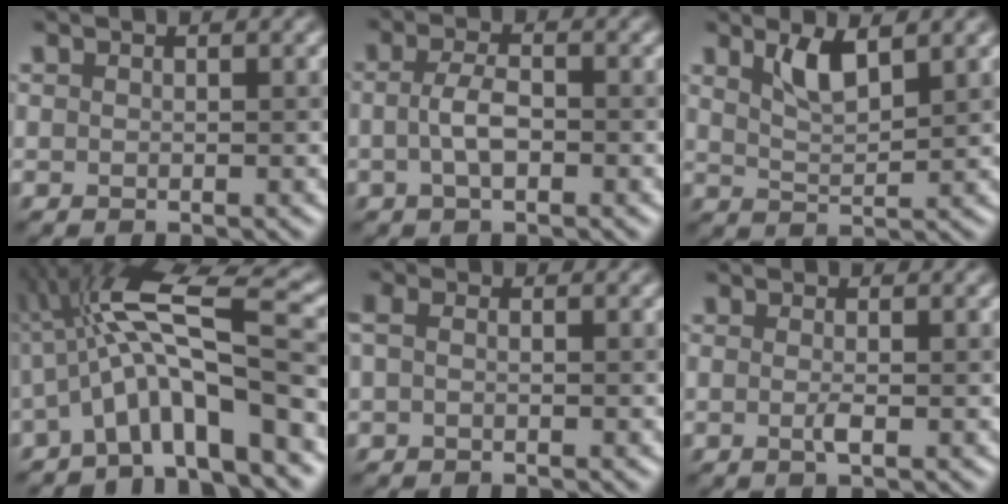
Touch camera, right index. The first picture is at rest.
{"total": 2.5, "force": [-0.6, 0.9, 2.3], "torque": [-0.048, 0.003, -0.014]}
{"total": 2.9, "force": [1.9, 0.7, 2.1], "torque": [-0.041, -0.003, 0.039]}
{"total": 10.4, "force": [-1.6, 2.4, 10.0], "torque": [-0.160, 0.026, -0.034]}
{"total": 1.2, "force": [-0.1, 0.5, 1.0], "torque": [-0.023, 0.001, -0.013]}
{"total": 1.0, "force": [-0.3, 0.1, 0.9], "torque": [-0.020, -0.003, -0.008]}